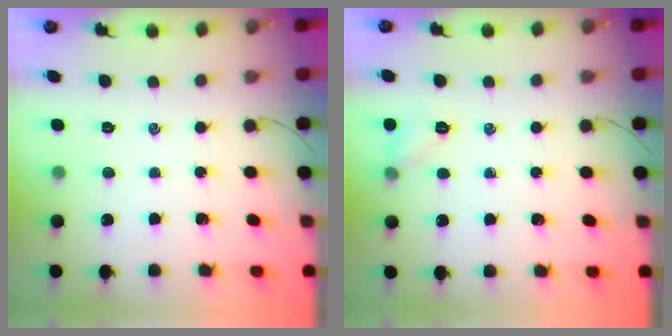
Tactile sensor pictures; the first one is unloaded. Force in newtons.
{"total": 6.8, "press": 6.5, "slide": 1.7}